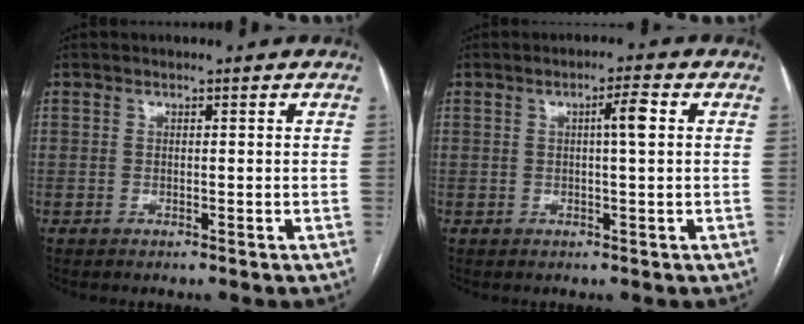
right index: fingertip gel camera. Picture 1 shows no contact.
{"total": 3.3, "force": [0.6, 0.0, 3.2], "torque": [-0.051, 0.004, 0.009]}